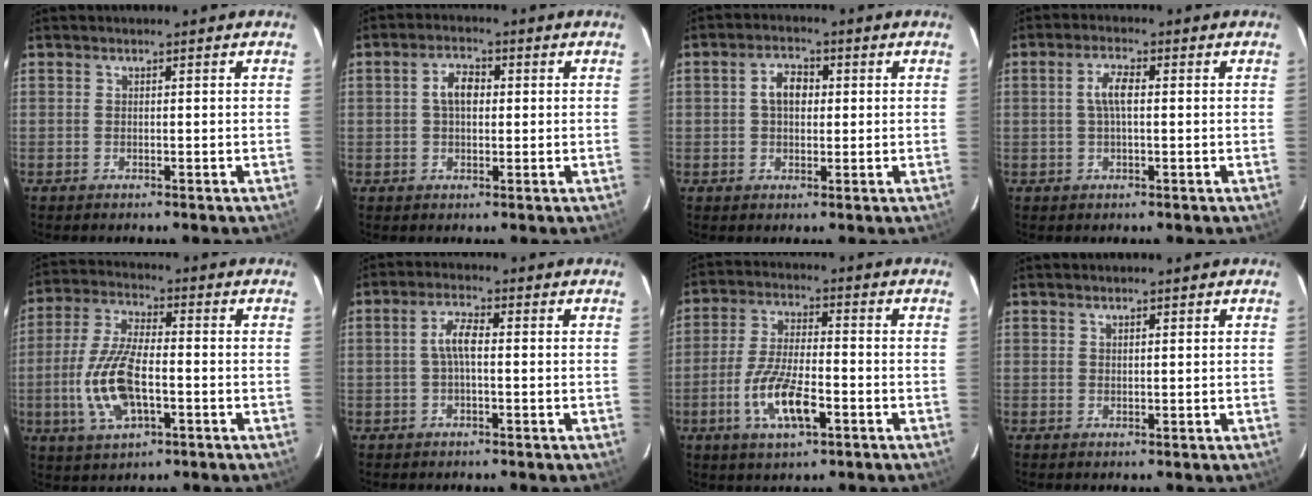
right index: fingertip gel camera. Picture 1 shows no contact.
{"total": 4.3, "force": [0.6, 2.6, 3.4], "torque": [-0.061, 0.016, 0.011]}
{"total": 4.5, "force": [0.7, 3.0, 3.2], "torque": [-0.055, 0.017, 0.011]}
{"total": 3.7, "force": [0.3, 1.2, 3.5], "torque": [-0.069, 0.009, 0.007]}
{"total": 12.6, "force": [-3.0, 5.3, 11.1], "torque": [-0.237, 0.001, -0.055]}
{"total": 3.7, "force": [-0.1, 1.1, 3.5], "torque": [-0.069, 0.012, -0.002]}
{"total": 10.6, "force": [-4.3, 3.2, 9.1], "torque": [-0.189, -0.008, -0.077]}
{"total": 1.0, "force": [0.8, 0.2, 0.5], "torque": [-0.008, 0.002, 0.013]}